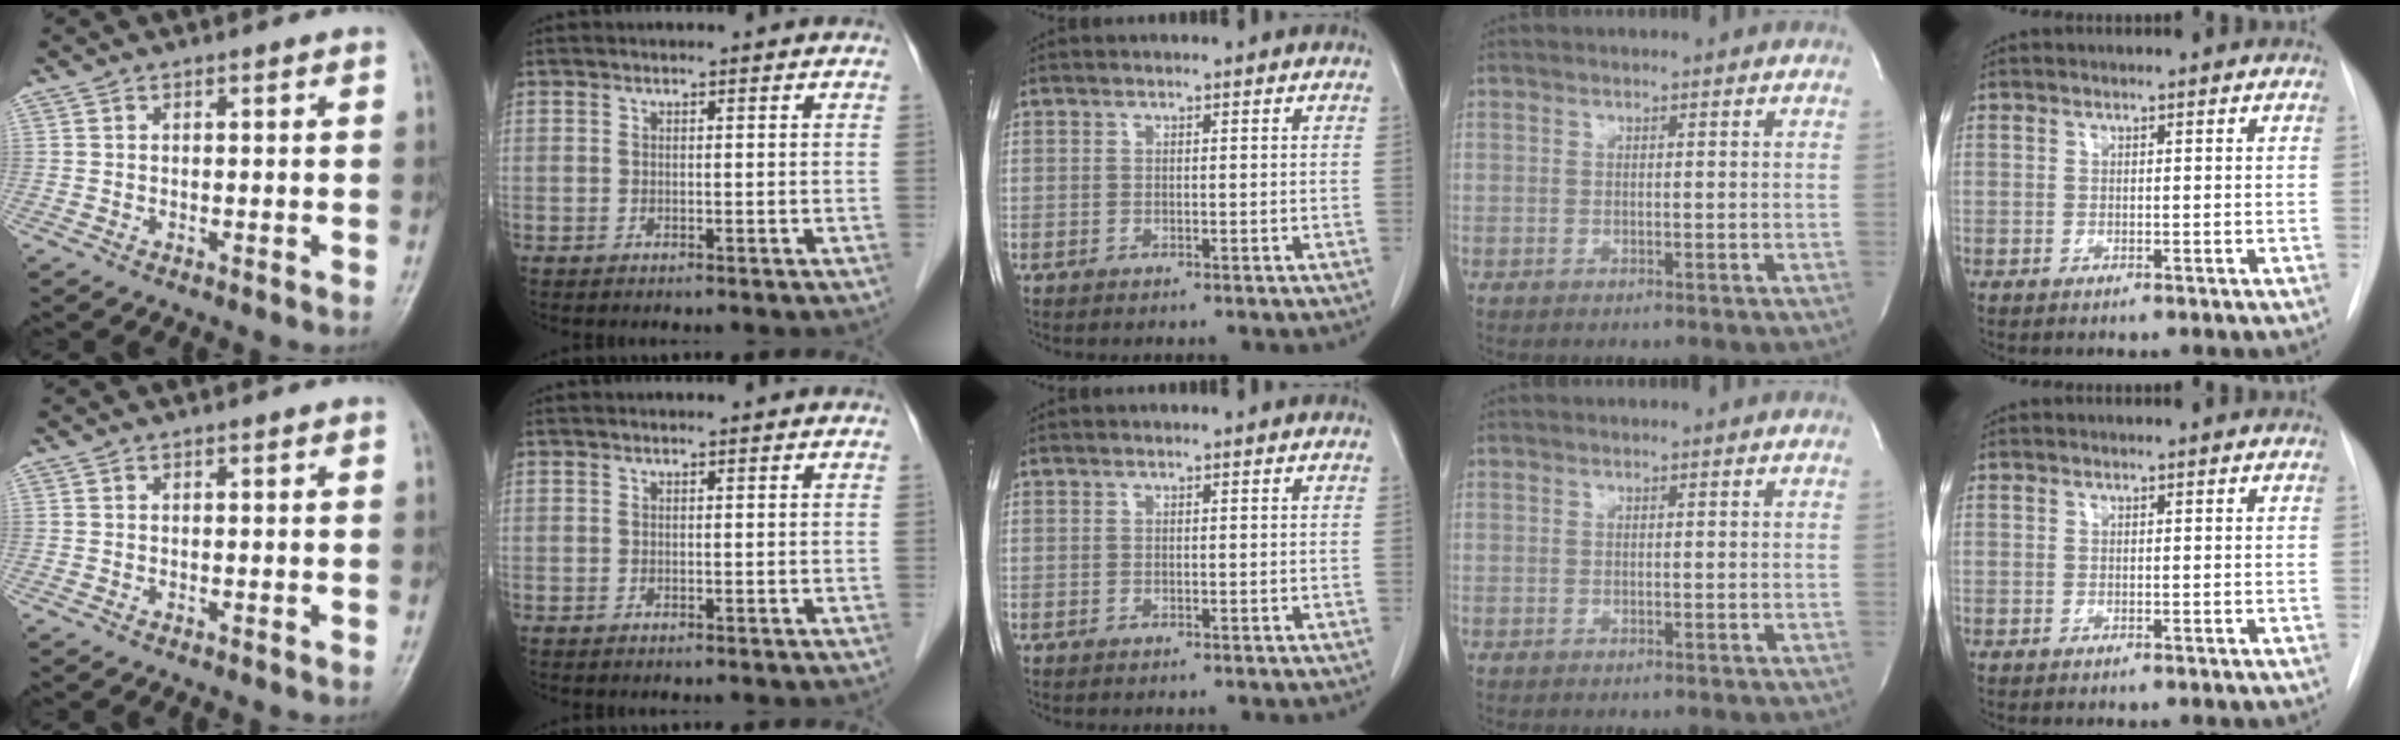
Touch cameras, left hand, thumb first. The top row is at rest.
{}